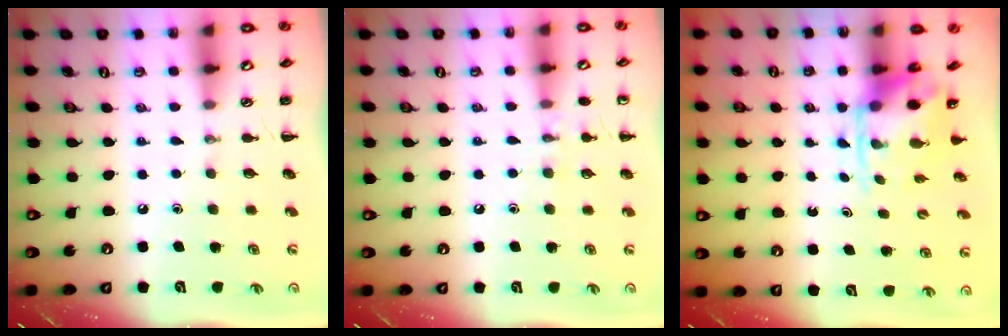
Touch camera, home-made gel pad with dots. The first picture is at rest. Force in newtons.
{"total": 6.7, "press": 6.6, "slide": 1.6}
{"total": 4.0, "press": 3.8, "slide": 1.0}